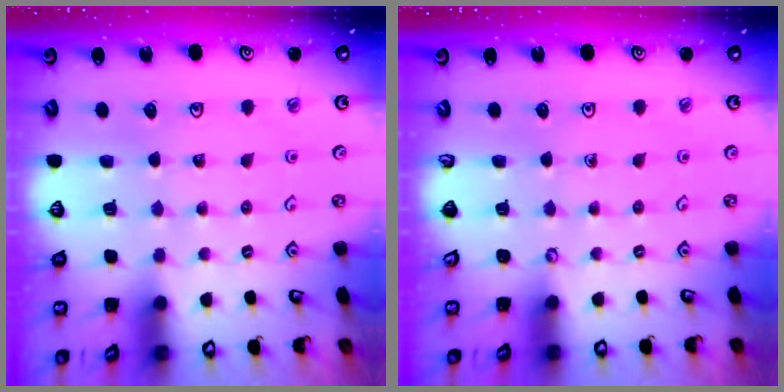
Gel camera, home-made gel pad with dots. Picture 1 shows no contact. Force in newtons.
{"total": 0.0}